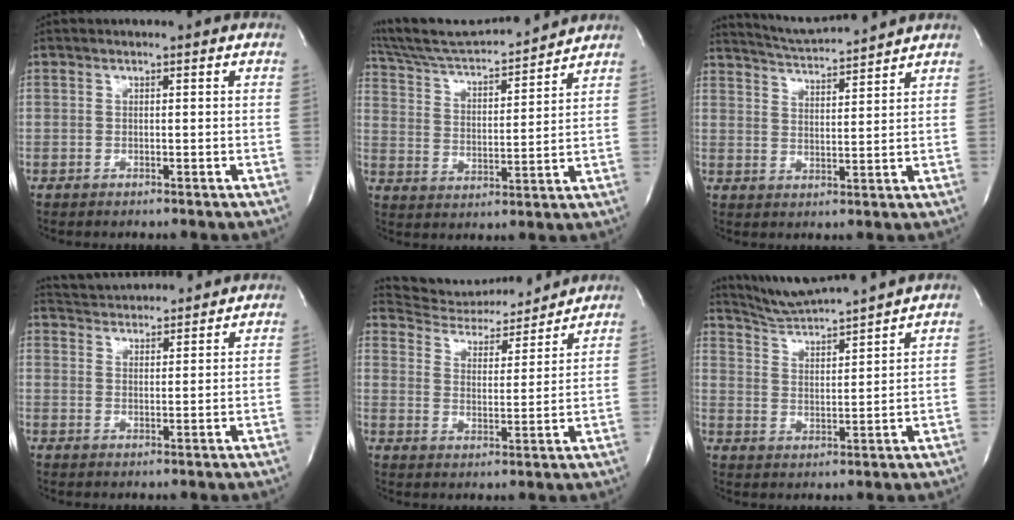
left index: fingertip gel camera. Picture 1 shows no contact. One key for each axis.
{"total": 16.1, "fx": 15.0, "fy": 1.0, "fz": 5.7, "tx": -0.101, "ty": 0.010, "tz": 0.243}
{"total": 8.1, "fx": 7.8, "fy": -0.8, "fz": 2.2, "tx": -0.049, "ty": 0.007, "tz": 0.130}
{"total": 10.0, "fx": 9.6, "fy": 1.4, "fz": 2.3, "tx": -0.042, "ty": 0.019, "tz": 0.138}
{"total": 12.4, "fx": 12.0, "fy": 2.0, "fz": 2.2, "tx": -0.031, "ty": -0.008, "tz": 0.180}
{"total": 10.1, "fx": 9.6, "fy": -1.0, "fz": 3.0, "tx": -0.060, "ty": 0.004, "tz": 0.165}